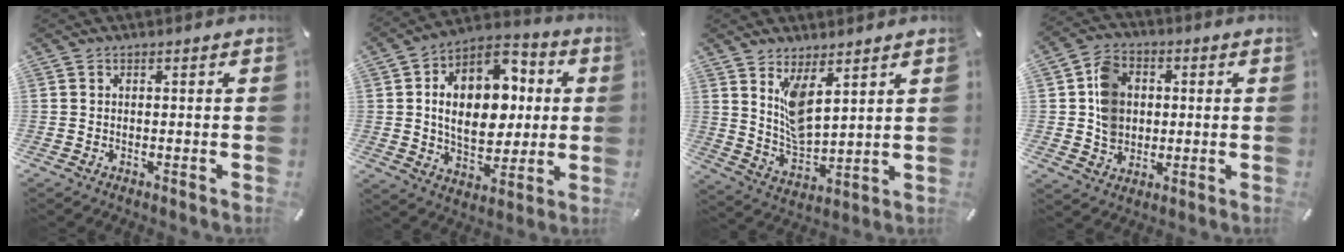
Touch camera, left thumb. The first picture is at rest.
{"total": 18.2, "force": [2.3, 12.9, 12.6], "torque": [-0.201, -0.004, 0.042]}
{"total": 9.1, "force": [5.6, 4.3, 5.7], "torque": [-0.117, -0.029, 0.105]}
{"total": 9.3, "force": [0.6, 8.1, 4.4], "torque": [-0.077, 0.013, 0.016]}